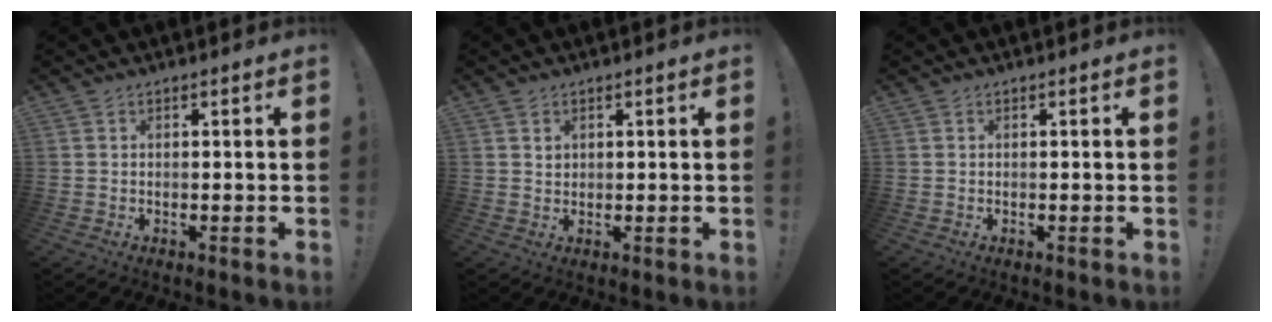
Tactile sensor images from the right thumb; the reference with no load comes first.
{"total": 1.5, "force": [0.8, 1.2, 0.4], "torque": [-0.002, -0.002, 0.014]}
{"total": 0.0}